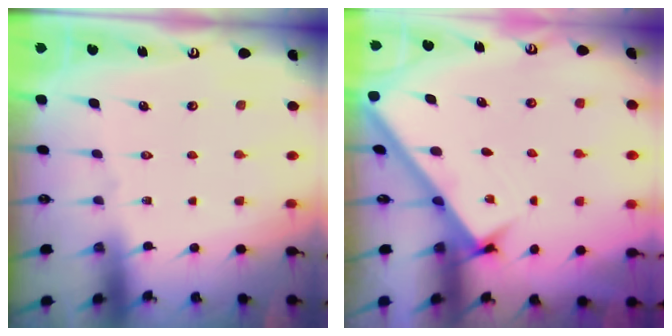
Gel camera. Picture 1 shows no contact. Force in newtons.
{"total": 2.6, "press": 2.6, "slide": 0.3}